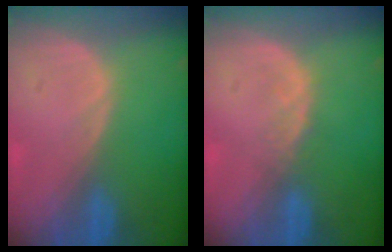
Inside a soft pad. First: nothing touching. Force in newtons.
{"total": 1.4, "press": 1.4, "slide": 0.2}